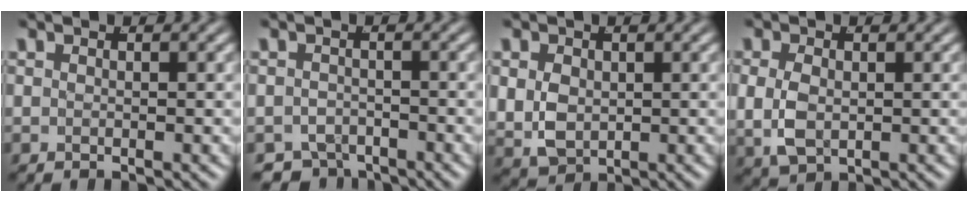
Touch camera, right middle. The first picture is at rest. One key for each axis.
{"total": 4.5, "fx": -3.9, "fy": 2.2, "fz": 0.7, "tx": 0.006, "ty": -0.020, "tz": -0.061}
{"total": 5.5, "fx": 0.0, "fy": 4.7, "fz": 2.8, "tx": -0.079, "ty": -0.028, "tz": 0.014}
{"total": 4.1, "fx": 0.0, "fy": 3.1, "fz": 2.6, "tx": -0.072, "ty": -0.016, "tz": 0.014}